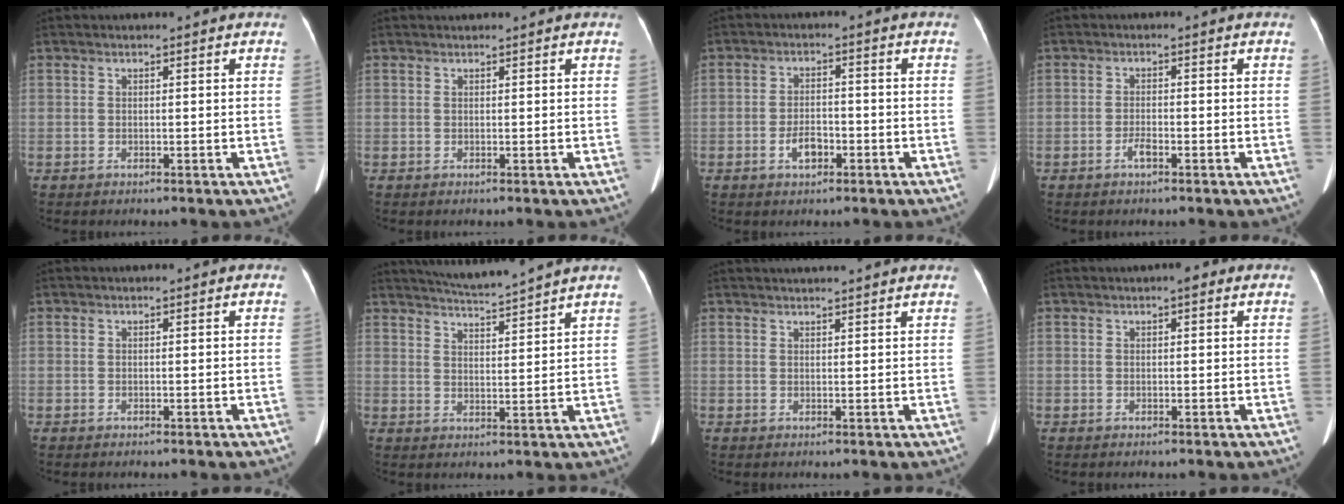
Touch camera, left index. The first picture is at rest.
{"total": 0.7, "force": [0.7, 0.0, 0.2], "torque": [-0.006, 0.013, 0.014]}
{"total": 3.6, "force": [-1.7, 1.9, 2.5], "torque": [-0.048, 0.004, -0.030]}
{"total": 1.7, "force": [-1.1, 0.4, 1.3], "torque": [-0.027, 0.000, -0.020]}
{"total": 0.0}
{"total": 7.8, "force": [7.3, -1.5, 2.3], "torque": [-0.047, 0.000, 0.116]}
{"total": 8.8, "force": [8.1, -0.5, 3.5], "torque": [-0.051, 0.028, 0.095]}
{"total": 1.7, "force": [0.9, 0.7, 1.2], "torque": [-0.013, 0.014, 0.010]}